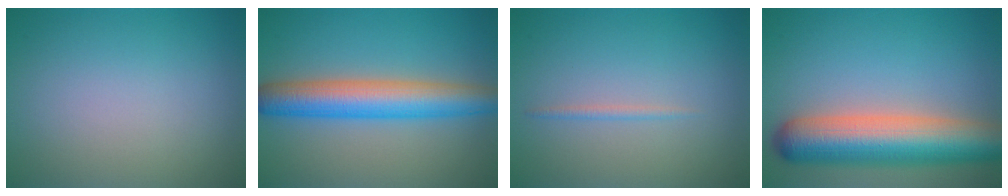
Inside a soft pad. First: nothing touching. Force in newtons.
{"total": 6.9, "press": 6.9, "slide": 0.1}
{"total": 0.7, "press": 0.7, "slide": 0.1}
{"total": 10.1, "press": 10.1, "slide": 0.6}